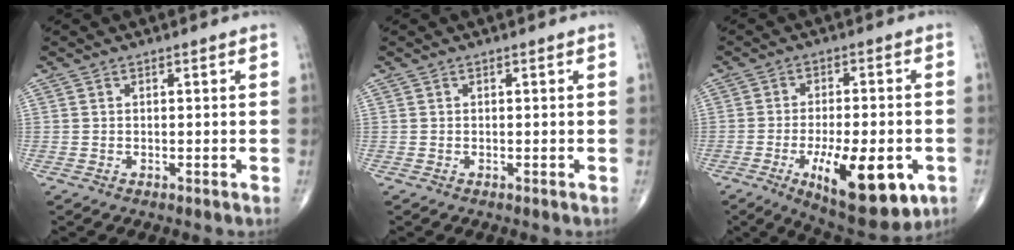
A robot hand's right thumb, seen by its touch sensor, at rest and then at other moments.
{"total": 0.0}
{"total": 17.1, "force": [-6.0, 6.4, 14.7], "torque": [-0.203, 0.002, -0.075]}